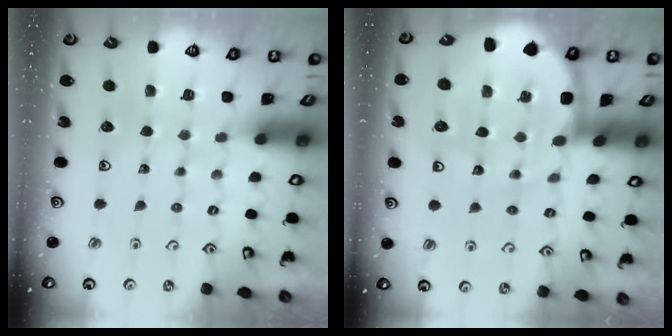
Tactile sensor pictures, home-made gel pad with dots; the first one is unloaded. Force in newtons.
{"total": 10.8, "press": 10.7, "slide": 1.3}